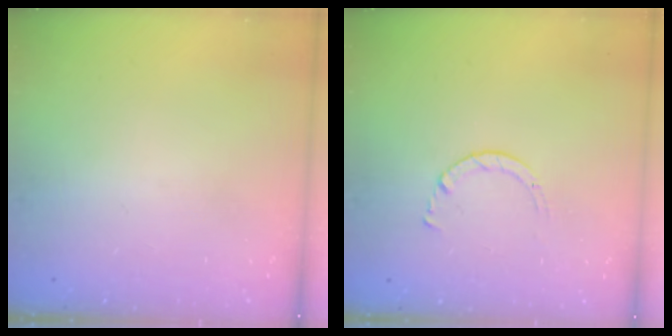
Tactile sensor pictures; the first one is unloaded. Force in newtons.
{"total": 1.7, "press": 1.7, "slide": 0.2}